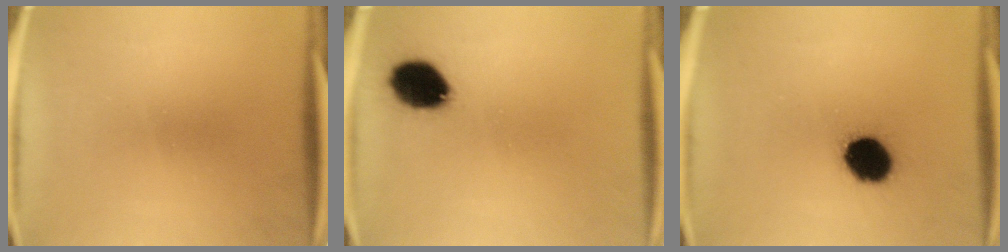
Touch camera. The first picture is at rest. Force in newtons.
{"total": 10.9}
{"total": 11.9}